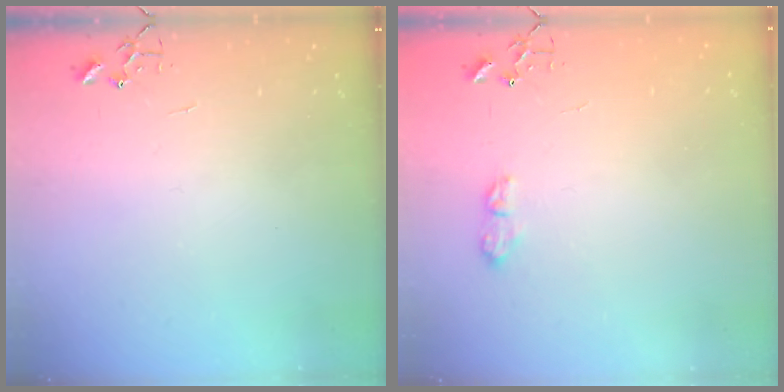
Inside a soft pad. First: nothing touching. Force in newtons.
{"total": 7.0, "press": 7.0, "slide": 0.8}